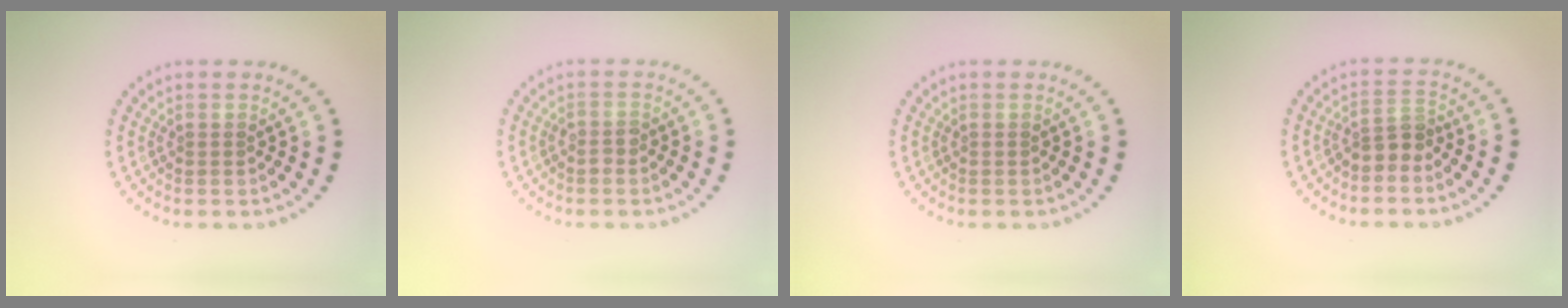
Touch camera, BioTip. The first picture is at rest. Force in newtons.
{"total": 0.9, "press": 0.8, "slide": 0.5}
{"total": 0.0}
{"total": 2.3, "press": 1.8, "slide": 1.5}